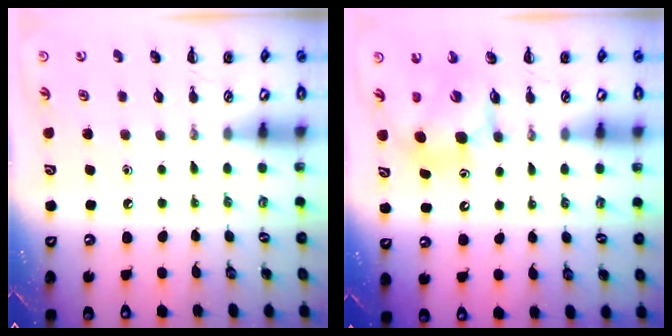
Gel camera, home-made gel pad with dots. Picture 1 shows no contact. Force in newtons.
{"total": 7.9, "press": 7.6, "slide": 2.1}